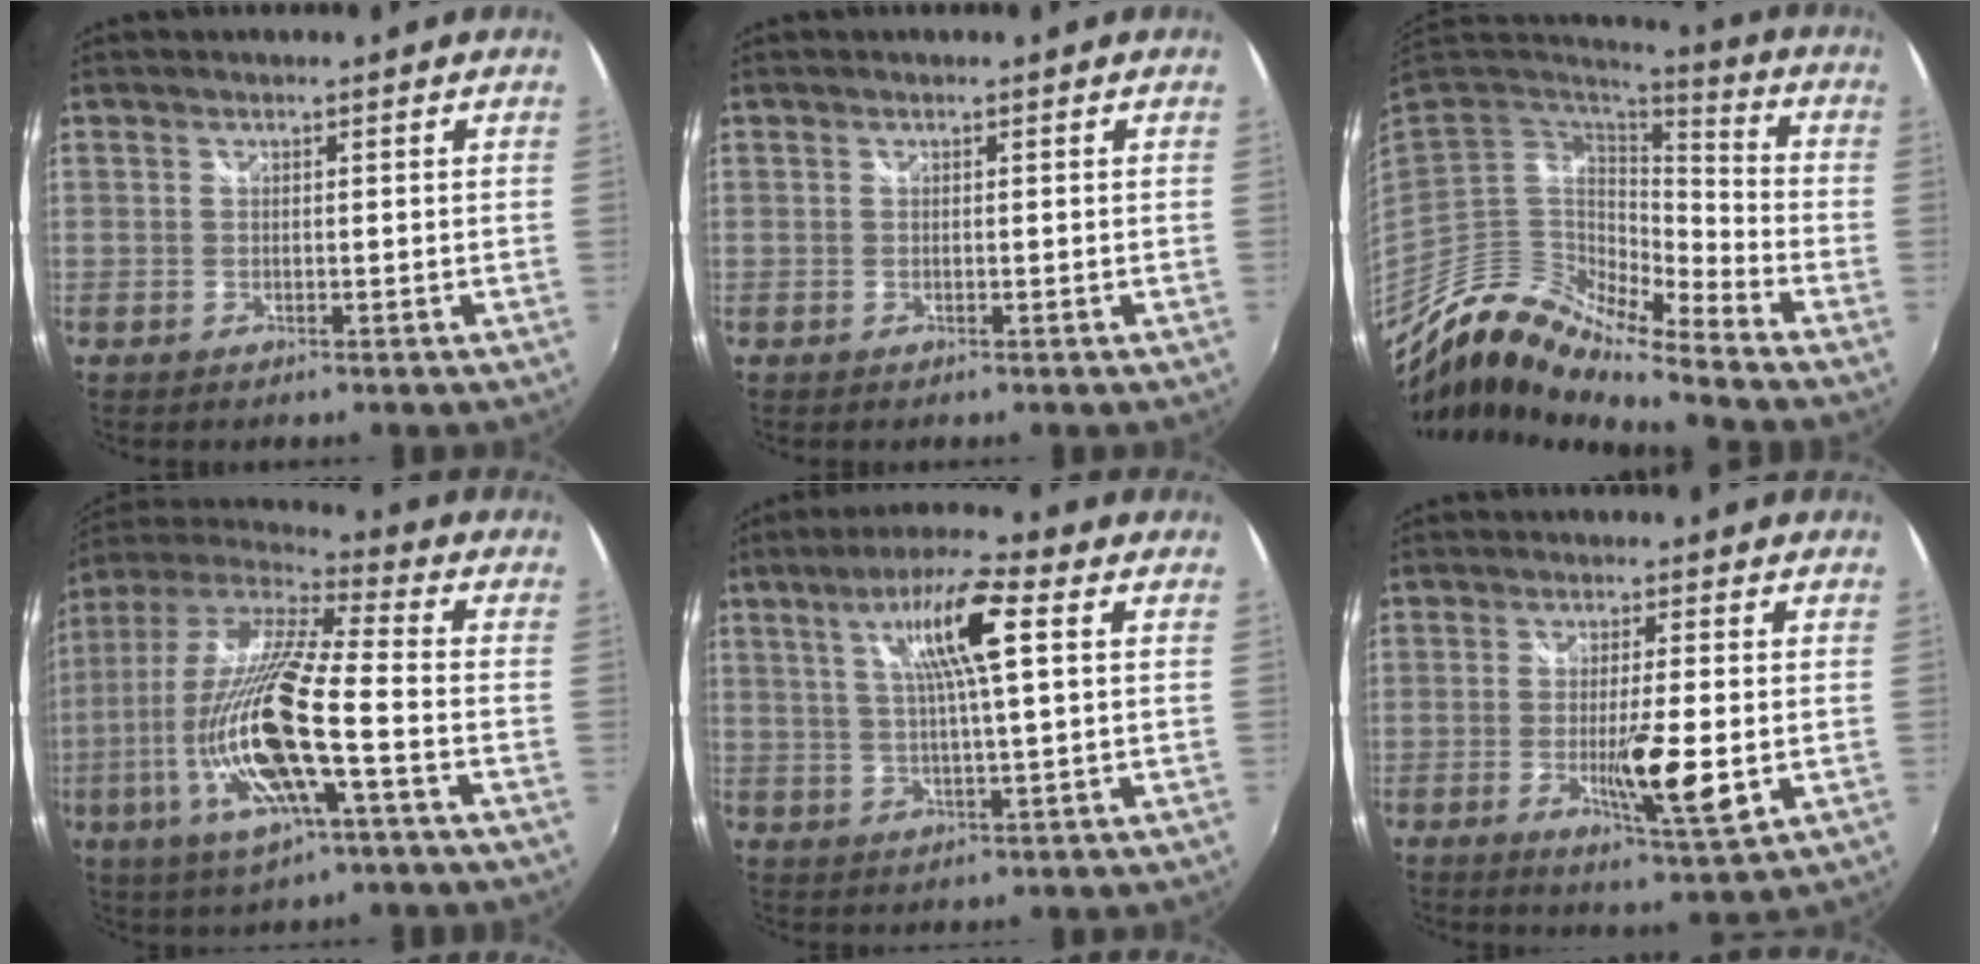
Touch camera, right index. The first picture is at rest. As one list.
[{"total": 0.0}, {"total": 12.9, "force": [-11.0, 1.2, 6.7], "torque": [-0.103, -0.014, -0.218]}, {"total": 21.3, "force": [-6.0, 3.9, 20.0], "torque": [-0.375, -0.033, -0.116]}, {"total": 10.9, "force": [3.5, 1.3, 10.3], "torque": [-0.182, 0.015, 0.061]}, {"total": 8.8, "force": [-1.7, 1.5, 8.5], "torque": [-0.146, -0.020, -0.026]}]